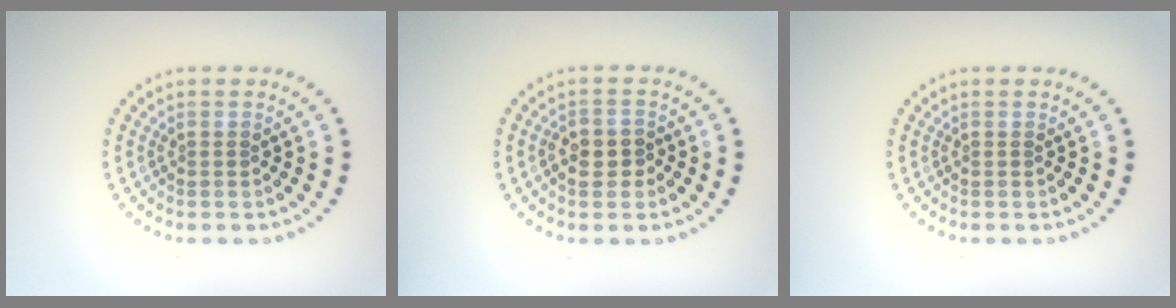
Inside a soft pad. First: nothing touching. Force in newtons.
{"total": 1.9, "press": 1.9, "slide": 0.5}
{"total": 0.0}